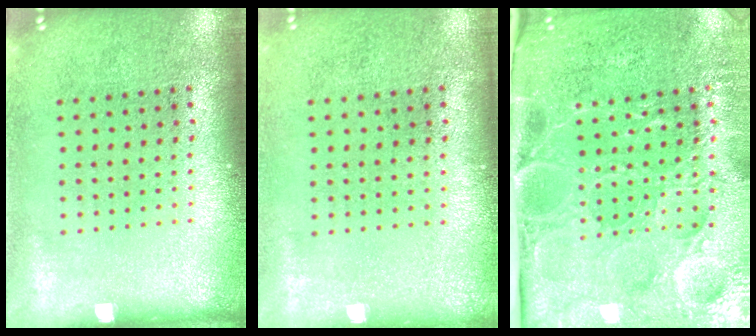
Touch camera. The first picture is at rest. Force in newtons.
{"total": 0.0}
{"total": 5.1, "press": 4.2, "slide": 2.8}